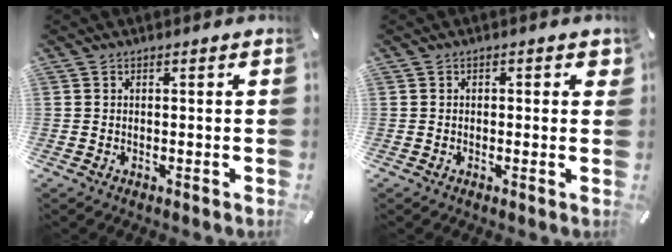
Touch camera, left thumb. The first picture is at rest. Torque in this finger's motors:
{"motor_torque": [0.08, -0.27, 0.02, 0.12, -0.01]}